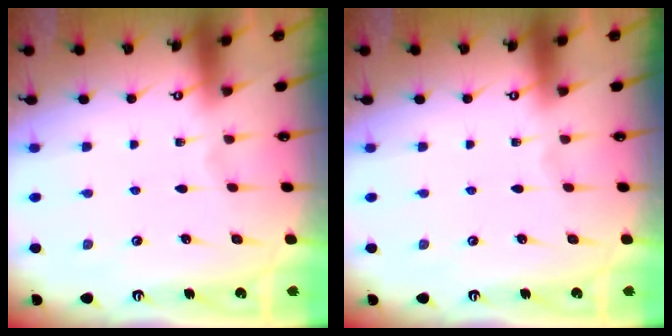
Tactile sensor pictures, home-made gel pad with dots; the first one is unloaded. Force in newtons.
{"total": 0.0}